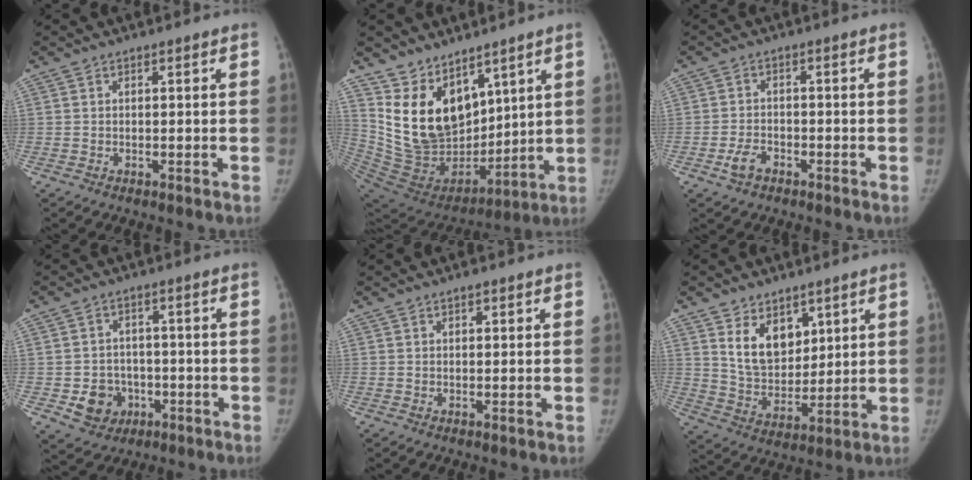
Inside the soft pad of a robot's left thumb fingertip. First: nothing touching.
{"total": 17.6, "force": [10.0, 11.1, 9.3], "torque": [-0.122, -0.063, 0.217]}
{"total": 3.7, "force": [-2.2, 2.3, 2.0], "torque": [-0.035, 0.015, -0.038]}
{"total": 7.4, "force": [-2.4, 6.5, 2.7], "torque": [-0.018, 0.015, -0.029]}
{"total": 1.1, "force": [0.6, 0.7, 0.7], "torque": [-0.004, -0.001, 0.006]}
{"total": 10.7, "force": [5.2, 7.2, 6.1], "torque": [-0.065, -0.043, 0.107]}